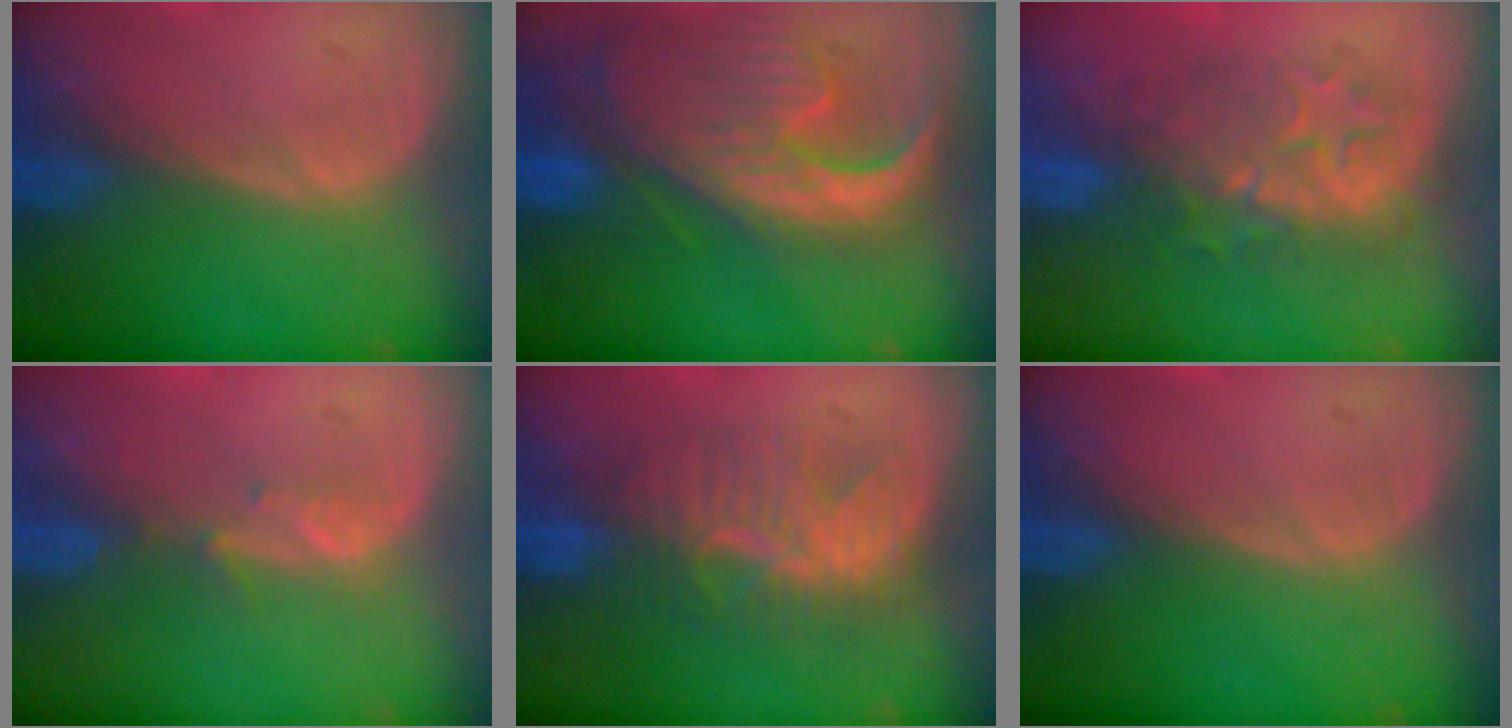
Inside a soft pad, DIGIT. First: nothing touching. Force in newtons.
{"total": 13.4, "press": 11.5, "slide": 6.8}
{"total": 7.9, "press": 7.4, "slide": 2.7}
{"total": 1.9, "press": 1.8, "slide": 0.7}
{"total": 7.9, "press": 7.6, "slide": 1.9}
{"total": 0.0}